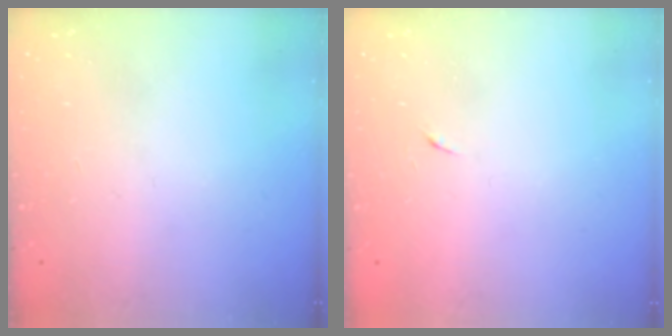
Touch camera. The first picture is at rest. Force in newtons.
{"total": 3.8, "press": 3.7, "slide": 0.8}